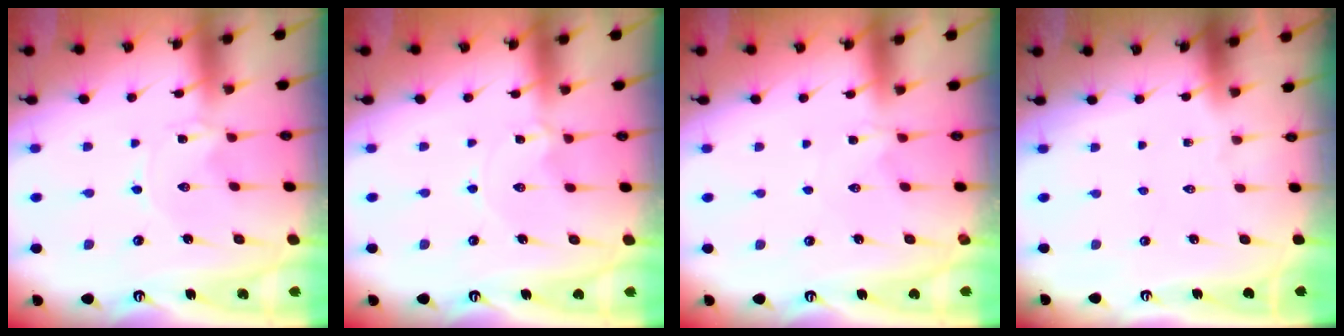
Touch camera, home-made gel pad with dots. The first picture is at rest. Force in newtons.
{"total": 0.8, "press": 0.8, "slide": 0.0}
{"total": 0.6, "press": 0.5, "slide": 0.2}
{"total": 0.0}